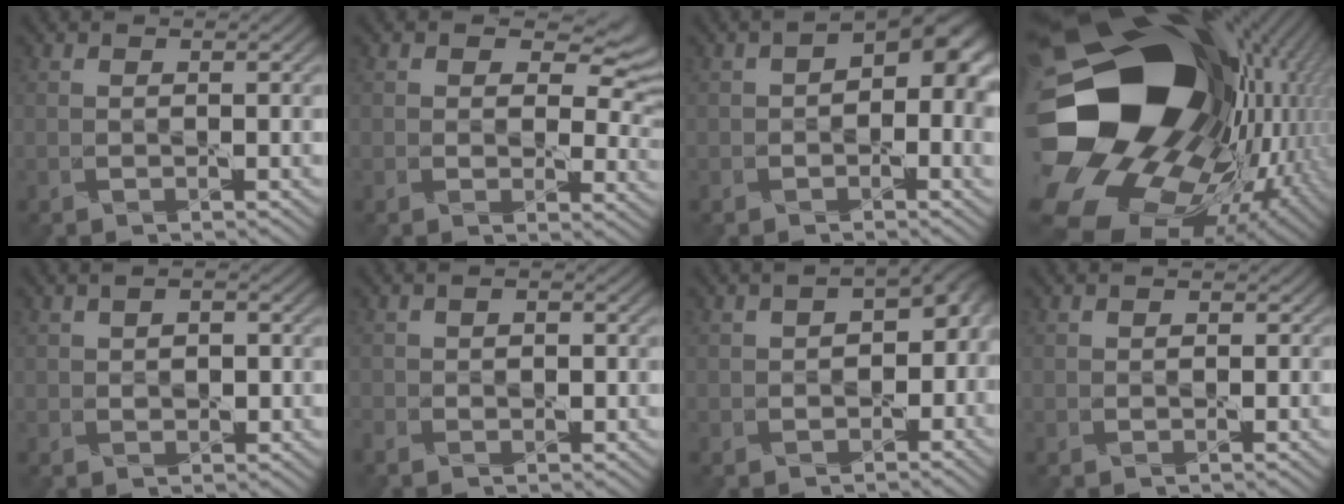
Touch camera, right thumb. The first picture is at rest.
{"total": 7.3, "force": [2.8, 5.1, 4.4], "torque": [-0.060, -0.007, 0.041]}
{"total": 9.4, "force": [1.2, 5.7, 7.5], "torque": [-0.094, -0.006, 0.011]}
{"total": 22.4, "force": [0.1, 16.5, 15.2], "torque": [-0.288, -0.072, 0.006]}
{"total": 2.0, "force": [0.2, 1.6, 1.2], "torque": [-0.021, 0.006, 0.001]}
{"total": 2.2, "force": [-1.3, 1.3, 1.1], "torque": [-0.028, -0.002, -0.031]}
{"total": 7.2, "force": [-1.2, 5.1, 4.9], "torque": [-0.044, -0.009, -0.010]}
{"total": 0.6, "force": [-0.1, 0.6, -0.2], "torque": [0.007, -0.001, -0.005]}